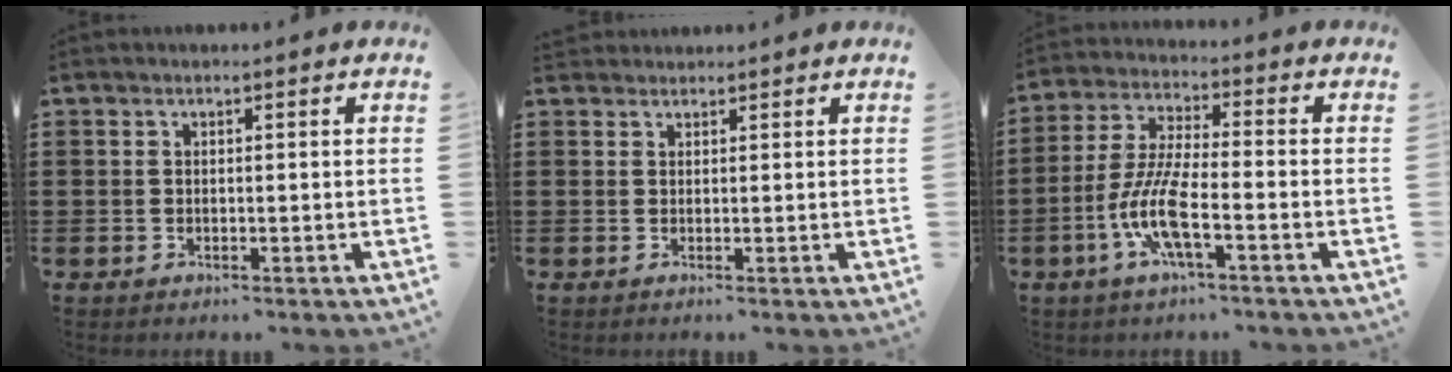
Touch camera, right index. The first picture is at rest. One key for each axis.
{"total": 1.1, "fx": 1.0, "fy": 0.3, "fz": -0.2, "tx": 0.002, "ty": 0.003, "tz": 0.020}
{"total": 8.9, "fx": -3.7, "fy": 1.9, "fz": 7.9, "tx": -0.183, "ty": -0.015, "tz": -0.077}